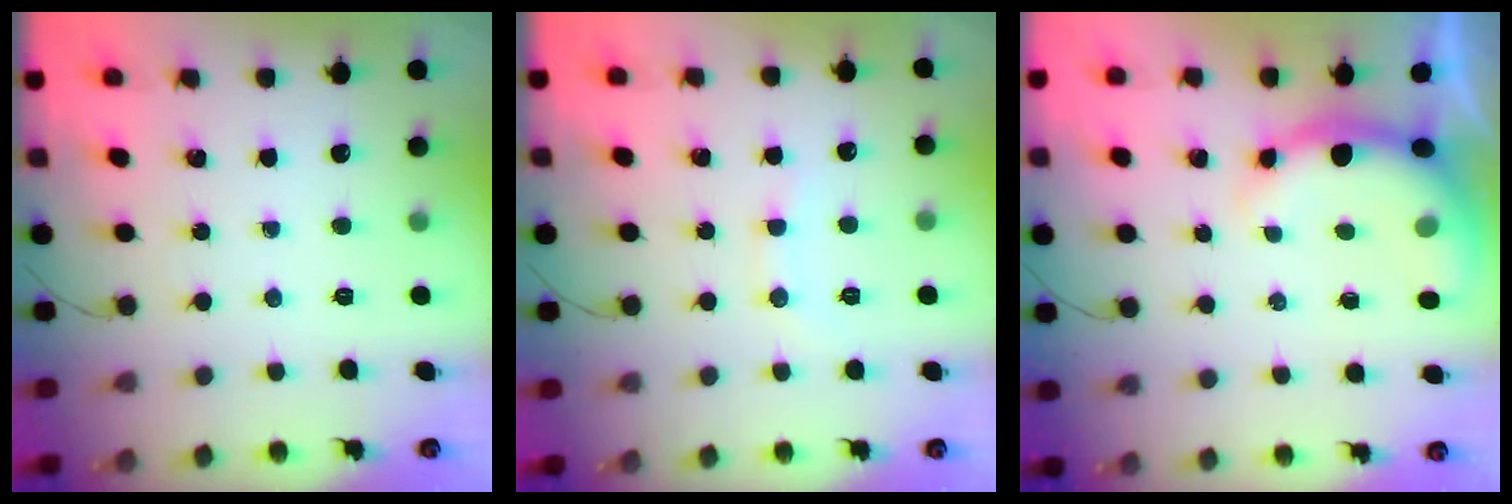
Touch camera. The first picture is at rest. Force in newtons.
{"total": 6.1, "press": 5.9, "slide": 1.5}
{"total": 7.3, "press": 7.2, "slide": 1.3}